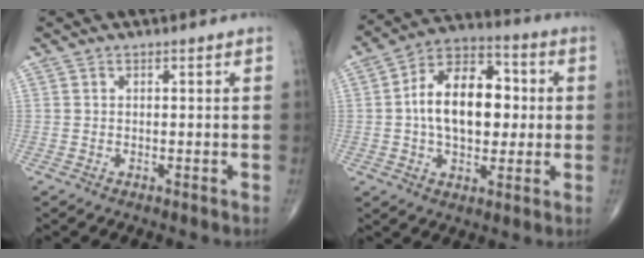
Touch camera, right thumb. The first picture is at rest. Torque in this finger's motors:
{"motor_torque": [-0.08, 0.66, 0.24, -0.09, 0.15]}